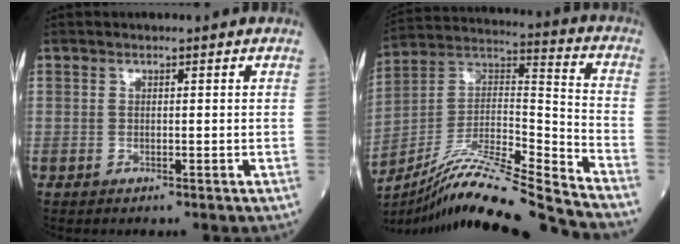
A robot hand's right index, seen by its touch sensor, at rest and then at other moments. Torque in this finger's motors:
{"motor_torque": [0.38, -0.53, 0.37, 0.09]}